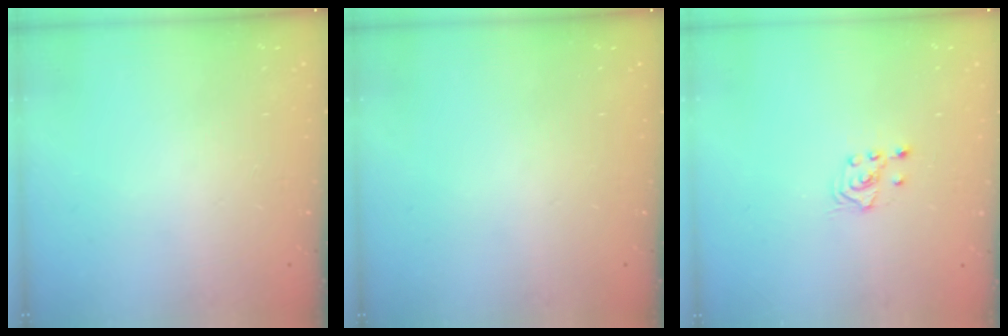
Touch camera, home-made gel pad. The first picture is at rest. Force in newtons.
{"total": 0.0}
{"total": 2.1, "press": 2.0, "slide": 0.8}